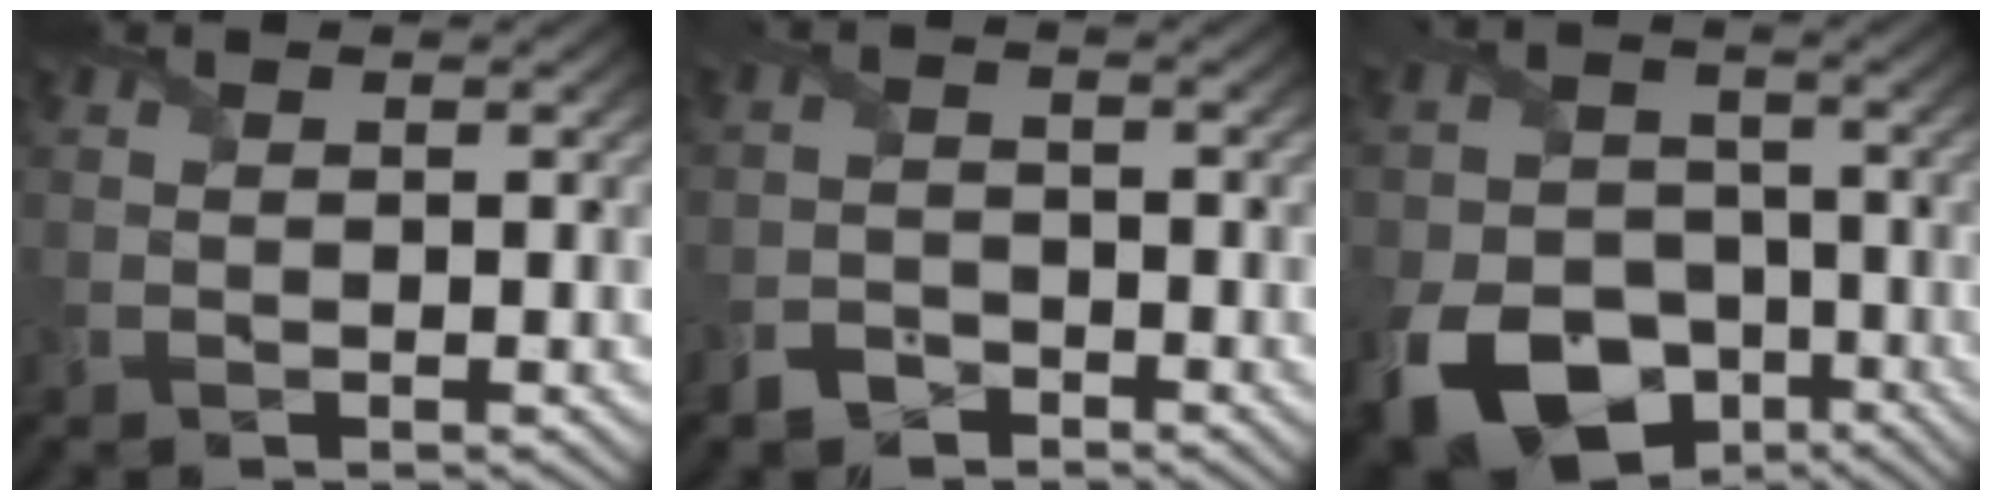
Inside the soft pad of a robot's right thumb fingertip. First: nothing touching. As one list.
[{"total": 2.4, "force": [-2.1, 1.0, 0.4], "torque": [-0.009, 0.003, -0.048]}, {"total": 14.6, "force": [-7.2, 10.3, 7.4], "torque": [-0.173, -0.048, -0.131]}]